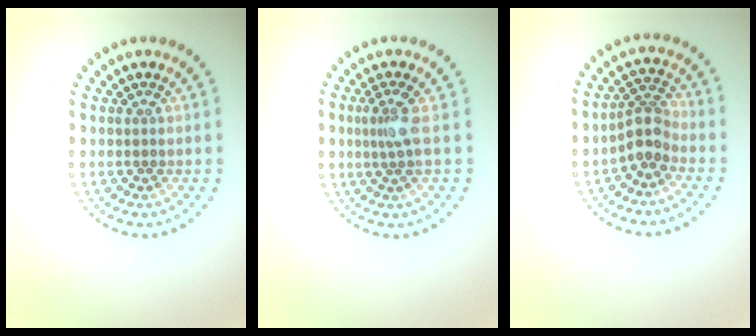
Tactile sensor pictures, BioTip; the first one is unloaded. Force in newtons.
{"total": 2.1, "press": 1.5, "slide": 1.4}
{"total": 2.8, "press": 2.1, "slide": 1.8}